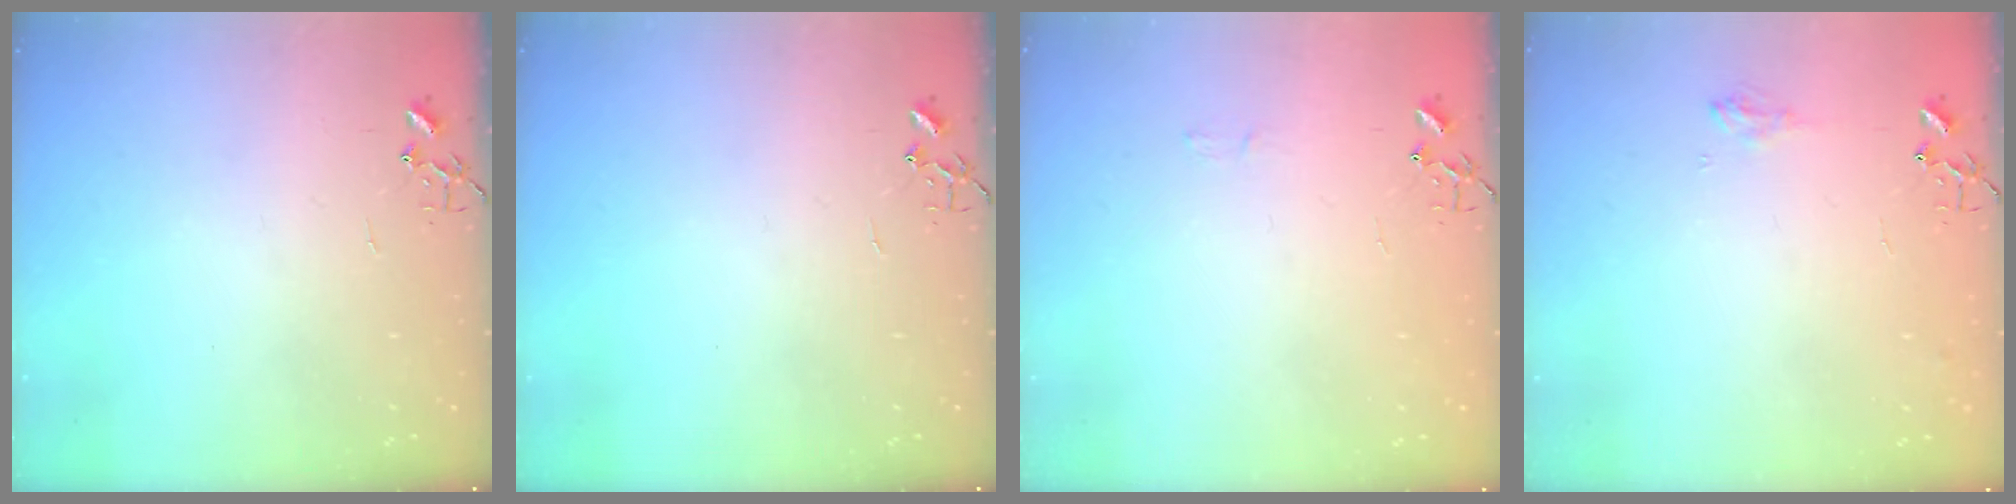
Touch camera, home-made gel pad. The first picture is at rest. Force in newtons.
{"total": 0.0}
{"total": 3.9, "press": 3.9, "slide": 0.5}
{"total": 5.8, "press": 5.7, "slide": 0.7}